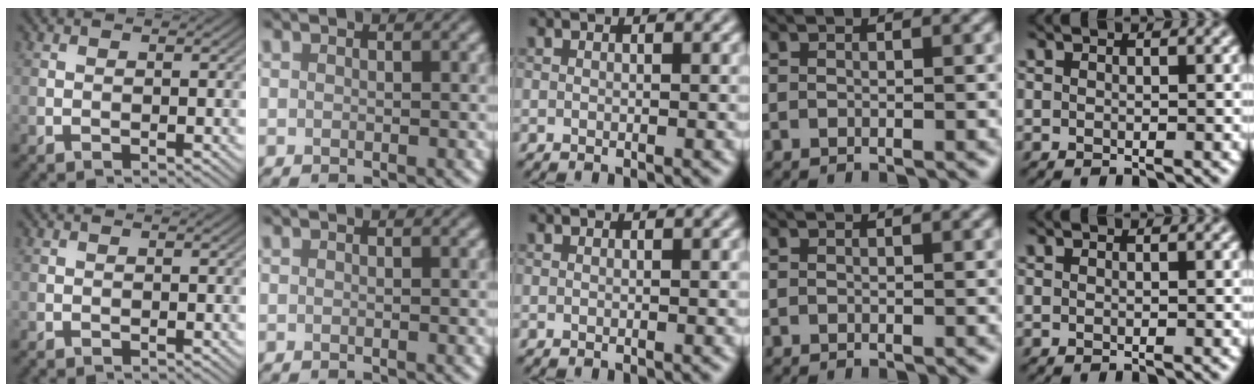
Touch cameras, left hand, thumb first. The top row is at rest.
{}